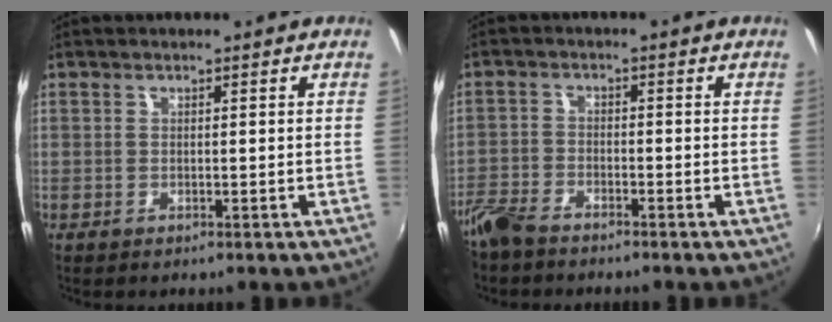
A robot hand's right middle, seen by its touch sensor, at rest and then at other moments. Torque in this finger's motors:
{"motor_torque": [1.07, -1.01, 0.38, 0.21]}